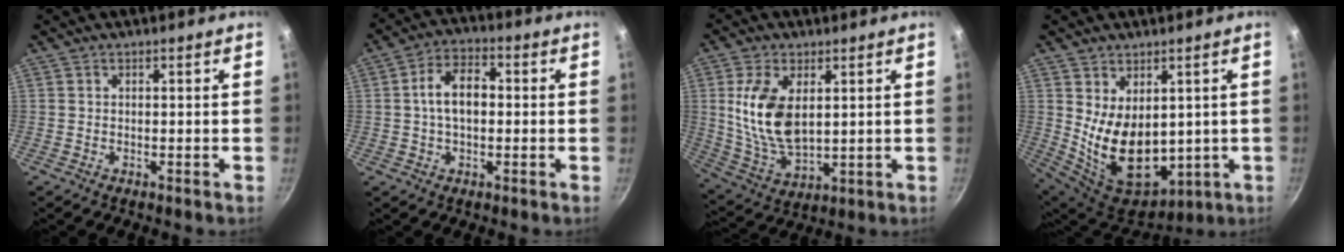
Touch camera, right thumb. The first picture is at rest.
{"total": 8.3, "force": [0.3, 5.1, 6.5], "torque": [-0.097, 0.024, -0.003]}
{"total": 13.3, "force": [2.8, 7.4, 10.7], "torque": [-0.201, -0.023, 0.065]}
{"total": 15.1, "force": [1.3, 9.9, 11.4], "torque": [-0.167, -0.046, 0.057]}